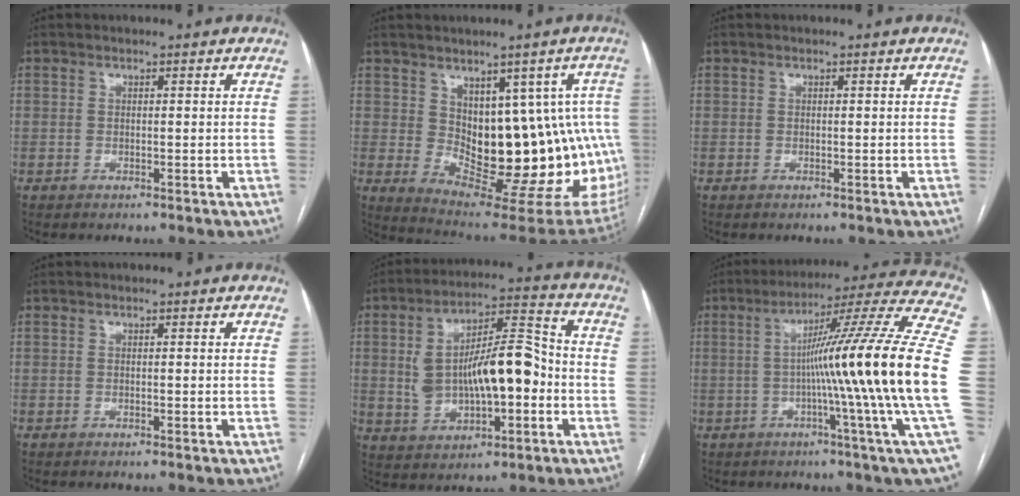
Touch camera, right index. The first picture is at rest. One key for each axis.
{"total": 17.9, "fx": 1.0, "fy": 8.7, "fz": 15.6, "tx": -0.148, "ty": 0.005, "tz": 0.037}
{"total": 0.0}
{"total": 0.0}
{"total": 14.7, "fx": -0.7, "fy": 5.6, "fz": 13.5, "tx": -0.243, "ty": 0.034, "tz": 0.000}
{"total": 22.4, "fx": -2.0, "fy": -3.4, "fz": 22.1, "tx": -0.280, "ty": 0.000, "tz": -0.055}